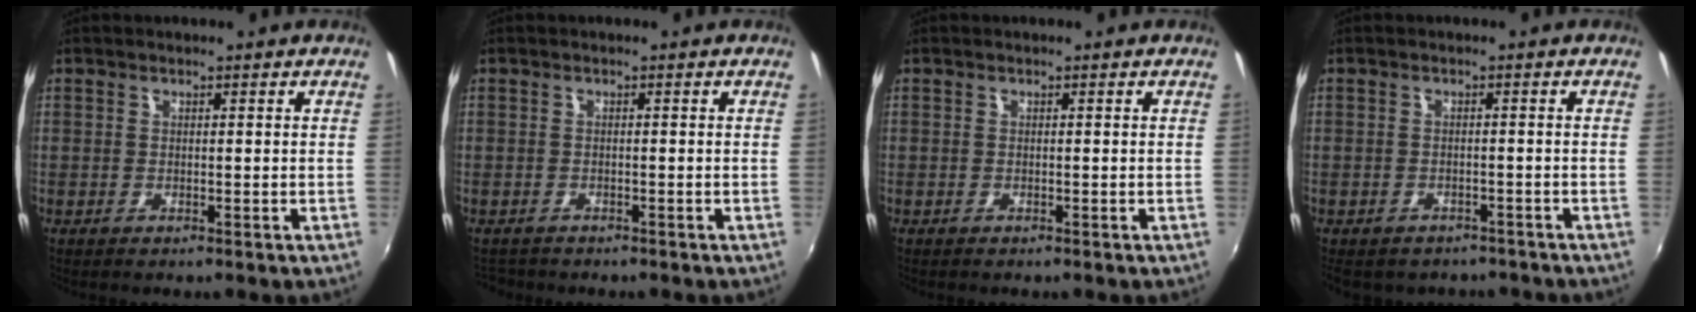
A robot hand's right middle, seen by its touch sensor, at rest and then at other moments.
{"total": 2.1, "force": [-1.9, 0.8, 0.4], "torque": [-0.012, -0.007, -0.029]}
{"total": 0.0}
{"total": 6.6, "force": [-5.3, 3.3, 2.3], "torque": [-0.053, -0.016, -0.065]}